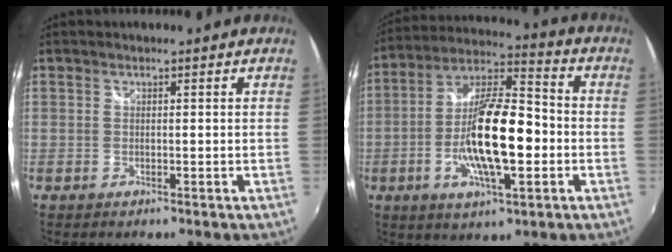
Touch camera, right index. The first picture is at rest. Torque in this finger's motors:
{"motor_torque": [1.31, -0.83, 1.05, 0.21]}